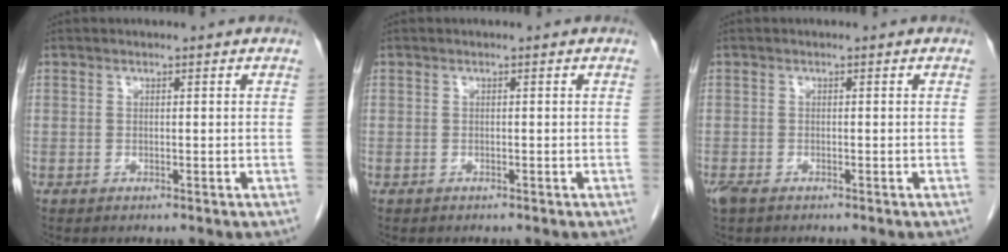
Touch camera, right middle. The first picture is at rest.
{"total": 0.0}
{"total": 2.7, "force": [-1.9, 1.1, 1.6], "torque": [-0.040, -0.009, -0.033]}